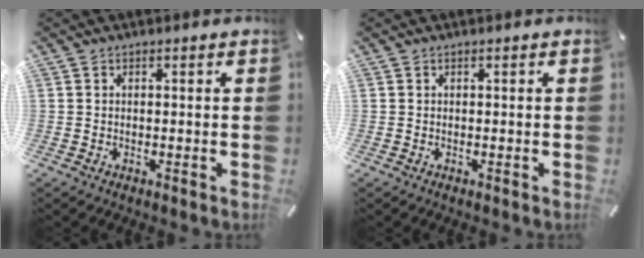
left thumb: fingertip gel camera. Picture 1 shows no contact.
{"total": 0.0}